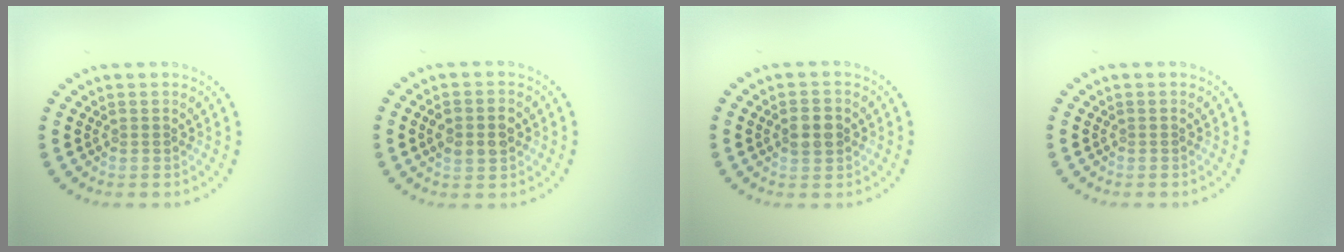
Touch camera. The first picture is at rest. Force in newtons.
{"total": 3.0, "press": 3.0, "slide": 0.1}
{"total": 2.7, "press": 2.7, "slide": 0.3}
{"total": 0.0}